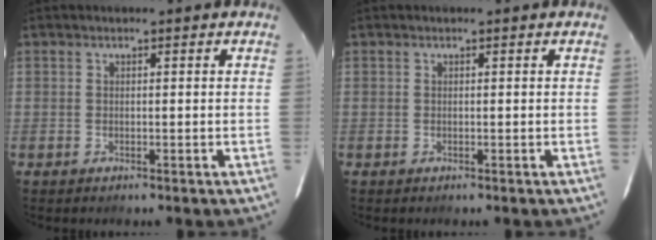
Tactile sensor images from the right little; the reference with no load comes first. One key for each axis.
{"total": 0.0}